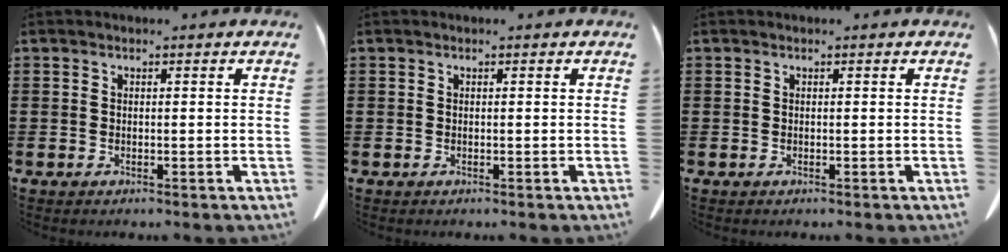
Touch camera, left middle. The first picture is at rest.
{"total": 0.0}
{"total": 0.0}